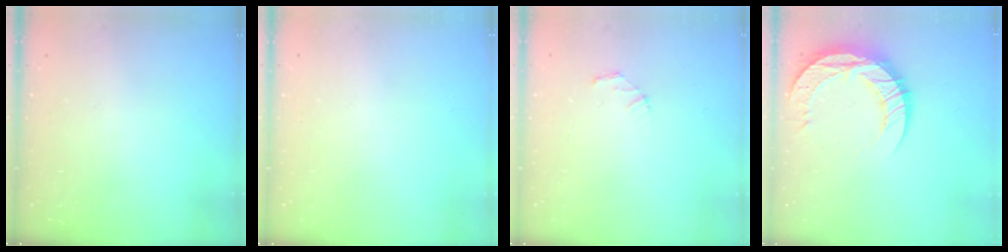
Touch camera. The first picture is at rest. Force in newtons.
{"total": 0.0}
{"total": 1.9, "press": 1.9, "slide": 0.2}
{"total": 13.6, "press": 13.6, "slide": 1.0}